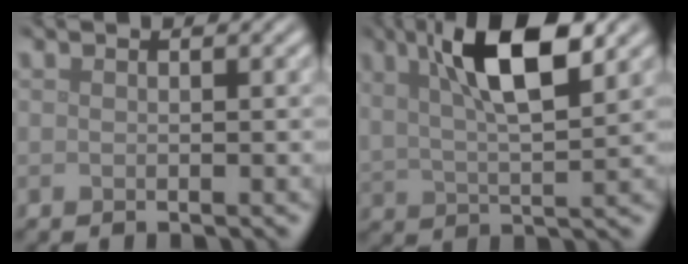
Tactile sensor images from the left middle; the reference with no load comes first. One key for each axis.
{"total": 8.4, "fx": 3.9, "fy": 2.5, "fz": 7.1, "tx": -0.126, "ty": 0.016, "tz": 0.066}